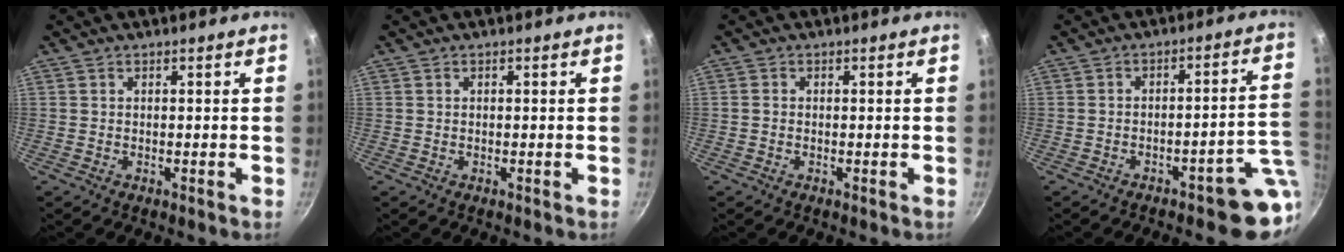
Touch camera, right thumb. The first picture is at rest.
{"total": 0.0}
{"total": 0.8, "force": [-0.2, 0.6, 0.4], "torque": [-0.006, 0.003, -0.007]}
{"total": 8.2, "force": [-3.8, 2.6, 6.8], "torque": [-0.047, 0.045, -0.047]}